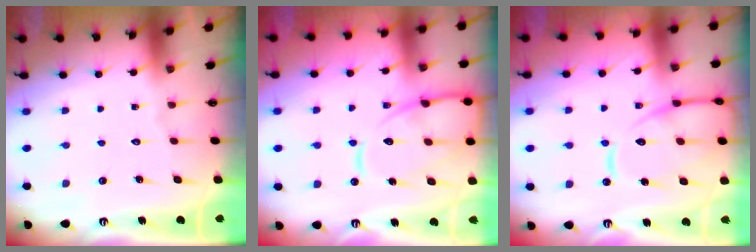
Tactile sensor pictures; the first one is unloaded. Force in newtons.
{"total": 13.7, "press": 13.6, "slide": 1.4}
{"total": 14.5, "press": 14.4, "slide": 1.5}